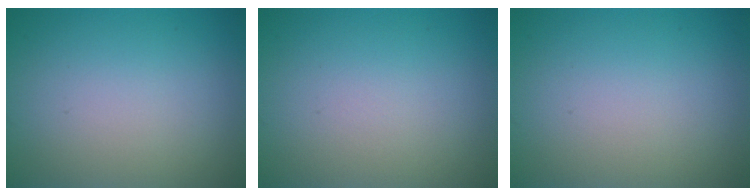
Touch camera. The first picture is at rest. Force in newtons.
{"total": 0.0}
{"total": 0.0}